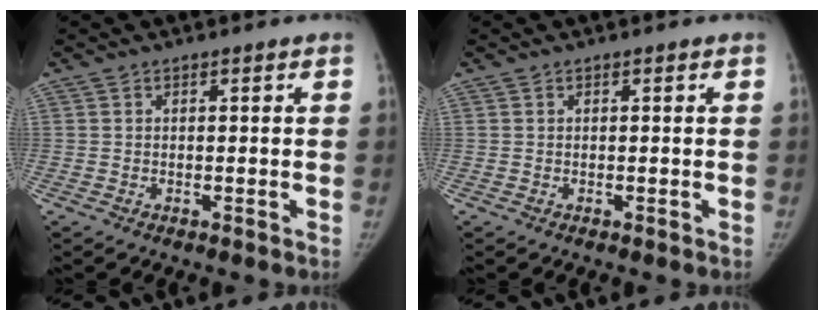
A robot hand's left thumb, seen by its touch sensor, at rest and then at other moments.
{"total": 0.0}